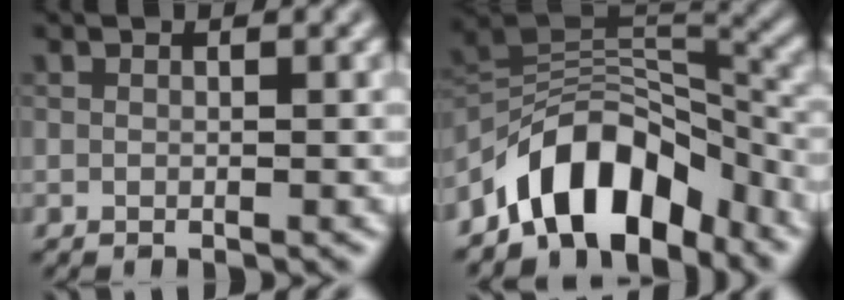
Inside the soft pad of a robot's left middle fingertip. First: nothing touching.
{"total": 9.2, "force": [-6.2, 4.5, 5.1], "torque": [-0.058, 0.012, -0.117]}